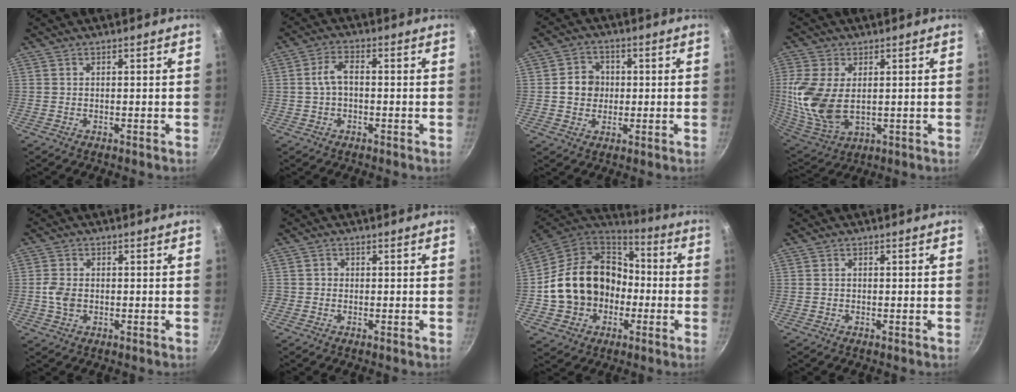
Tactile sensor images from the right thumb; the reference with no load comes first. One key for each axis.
{"total": 4.4, "fx": -0.3, "fy": 2.6, "fz": 3.6, "tx": -0.068, "ty": 0.023, "tz": -0.008}
{"total": 6.0, "fx": 0.2, "fy": 5.4, "fz": 2.7, "tx": -0.013, "ty": 0.007, "tz": -0.005}
{"total": 14.0, "fx": 1.3, "fy": 8.5, "fz": 11.1, "tx": -0.234, "ty": -0.016, "tz": 0.037}
{"total": 4.0, "fx": -0.6, "fy": 2.9, "fz": 2.7, "tx": -0.053, "ty": 0.005, "tz": -0.013}
{"total": 1.4, "fx": -0.4, "fy": 1.3, "fz": 0.2, "tx": 0.001, "ty": 0.004, "tz": -0.010}
{"total": 20.0, "fx": -2.2, "fy": 16.6, "fz": 11.0, "tx": -0.176, "ty": 0.055, "tz": -0.026}
{"total": 0.6, "fx": -0.1, "fy": 0.5, "fz": 0.3, "tx": -0.006, "ty": 0.004, "tz": -0.002}